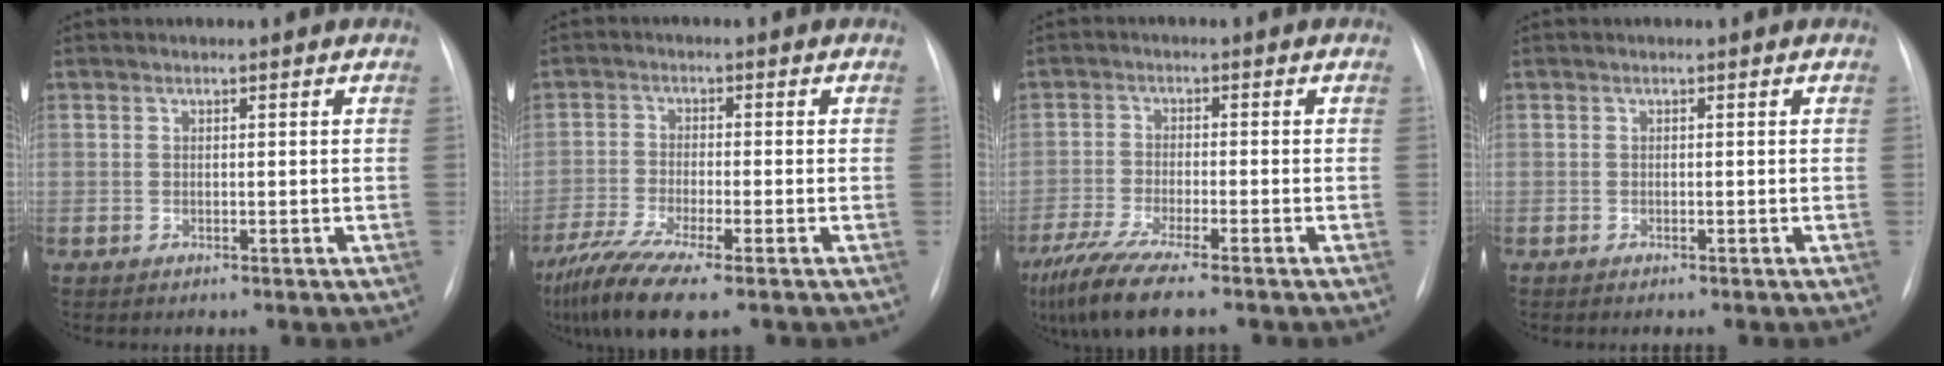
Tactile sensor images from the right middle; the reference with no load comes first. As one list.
[{"total": 10.0, "force": [-7.1, 0.7, 7.0], "torque": [-0.137, -0.023, -0.125]}, {"total": 11.2, "force": [-8.8, 0.7, 6.9], "torque": [-0.129, -0.028, -0.151]}, {"total": 0.9, "force": [-0.8, -0.1, 0.5], "torque": [-0.006, -0.002, -0.008]}]